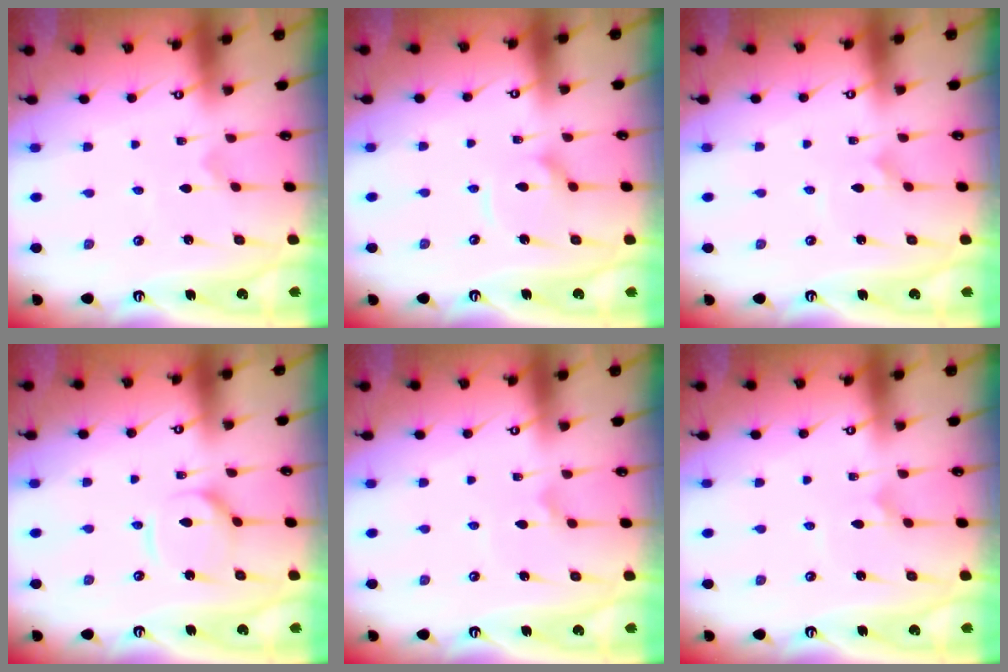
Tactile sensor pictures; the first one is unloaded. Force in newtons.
{"total": 7.6, "press": 7.5, "slide": 0.8}
{"total": 1.7, "press": 1.7, "slide": 0.0}
{"total": 5.6, "press": 5.6, "slide": 0.4}
{"total": 2.3, "press": 2.3, "slide": 0.2}
{"total": 2.1, "press": 2.1, "slide": 0.1}